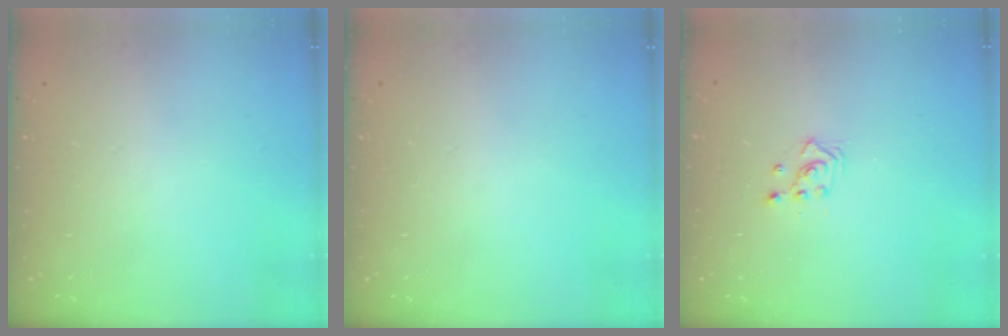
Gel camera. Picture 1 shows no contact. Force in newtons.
{"total": 0.0}
{"total": 2.5, "press": 2.5, "slide": 0.3}